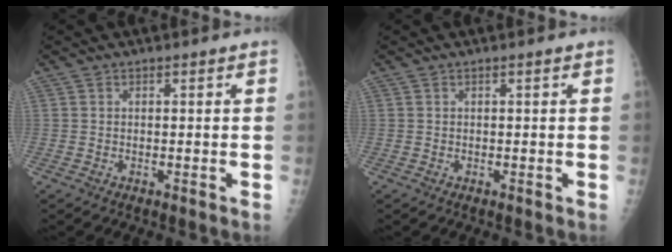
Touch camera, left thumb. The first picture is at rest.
{"total": 0.0}